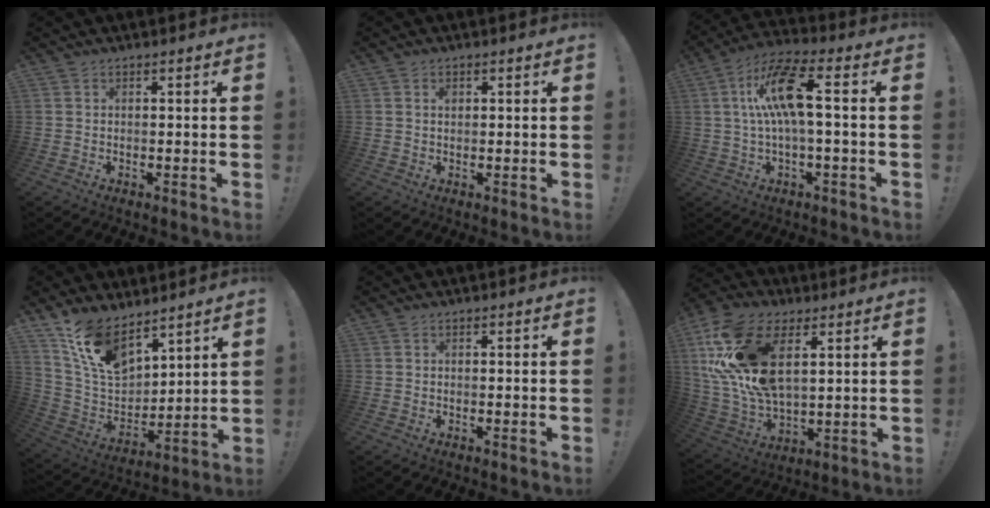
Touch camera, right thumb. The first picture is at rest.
{"total": 1.0, "force": [0.4, 0.7, 0.4], "torque": [-0.004, 0.000, 0.007]}
{"total": 15.1, "force": [2.4, 4.0, 14.4], "torque": [-0.265, 0.005, 0.031]}
{"total": 15.5, "force": [11.2, 7.6, 7.6], "torque": [-0.150, -0.074, 0.213]}
{"total": 0.0}
{"total": 22.6, "force": [8.9, 13.1, 16.1], "torque": [-0.332, -0.032, 0.169]}